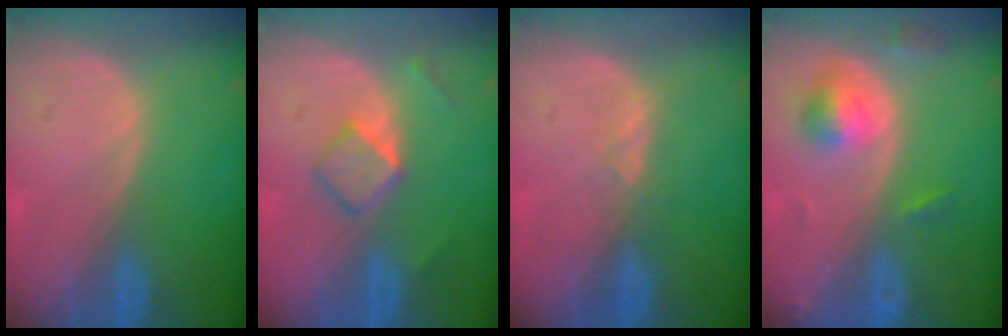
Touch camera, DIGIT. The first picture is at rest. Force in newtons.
{"total": 4.4, "press": 4.1, "slide": 1.7}
{"total": 1.6, "press": 1.5, "slide": 0.7}
{"total": 5.4, "press": 4.9, "slide": 2.3}